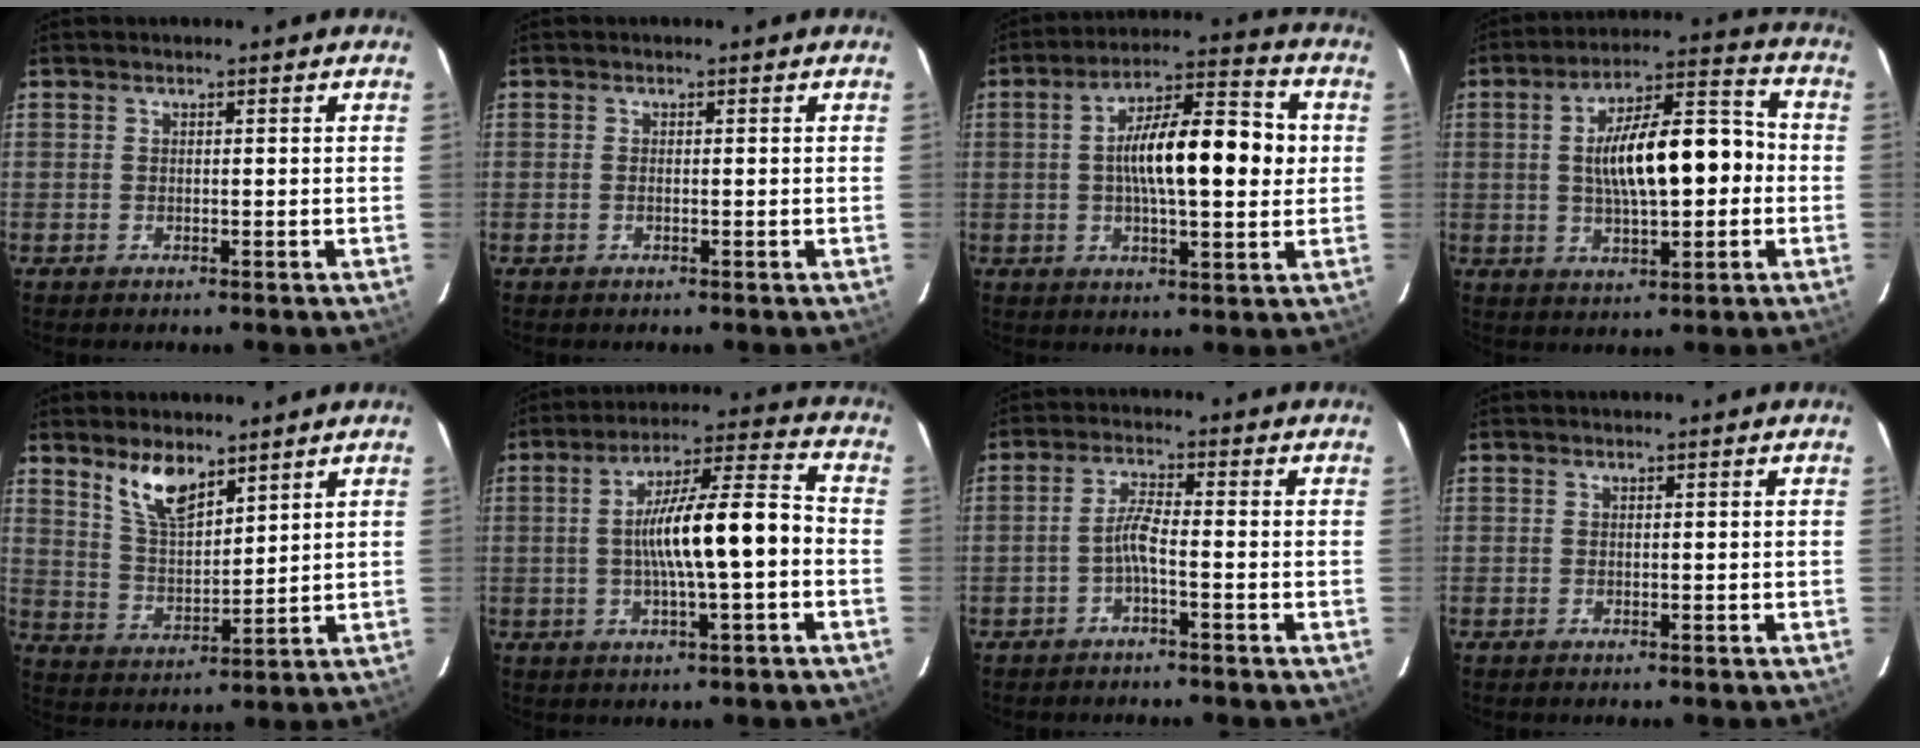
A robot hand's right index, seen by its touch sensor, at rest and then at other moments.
{"total": 0.0}
{"total": 15.0, "force": [1.0, 4.4, 14.3], "torque": [-0.237, 0.022, 0.012]}
{"total": 15.0, "force": [-0.4, 5.4, 14.0], "torque": [-0.229, 0.026, 0.001]}
{"total": 8.6, "force": [6.2, 3.0, 5.1], "torque": [-0.092, 0.001, 0.127]}
{"total": 13.2, "force": [-1.8, 1.6, 13.0], "torque": [-0.210, 0.017, -0.023]}
{"total": 3.3, "force": [-1.6, -0.2, 2.8], "torque": [-0.065, 0.007, -0.033]}
{"total": 0.0}